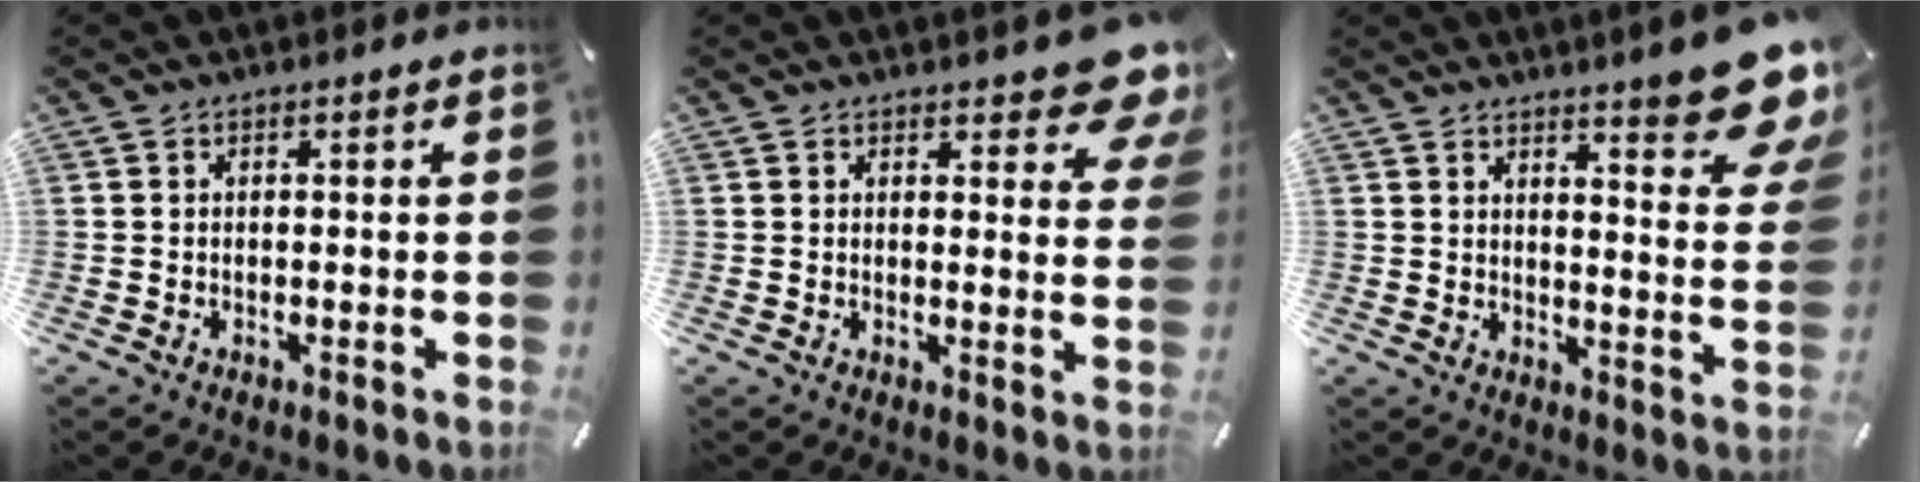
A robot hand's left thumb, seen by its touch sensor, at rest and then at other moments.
{"total": 8.3, "force": [5.9, 3.3, 4.7], "torque": [-0.044, -0.049, 0.102]}
{"total": 13.0, "force": [9.6, 2.8, 8.2], "torque": [-0.103, -0.085, 0.163]}